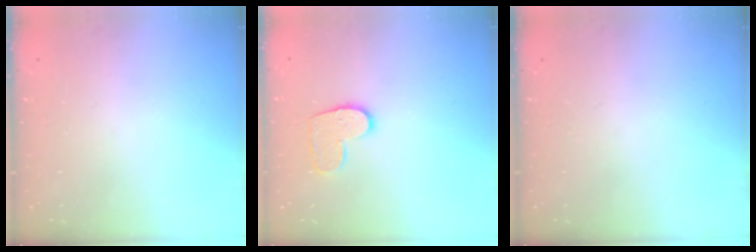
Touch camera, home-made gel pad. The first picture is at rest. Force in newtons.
{"total": 8.7, "press": 8.7, "slide": 0.4}
{"total": 0.0}